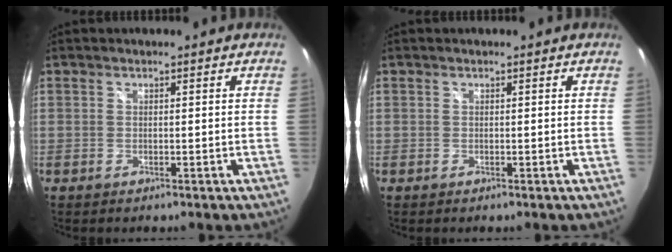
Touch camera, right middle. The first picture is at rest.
{"total": 0.0}